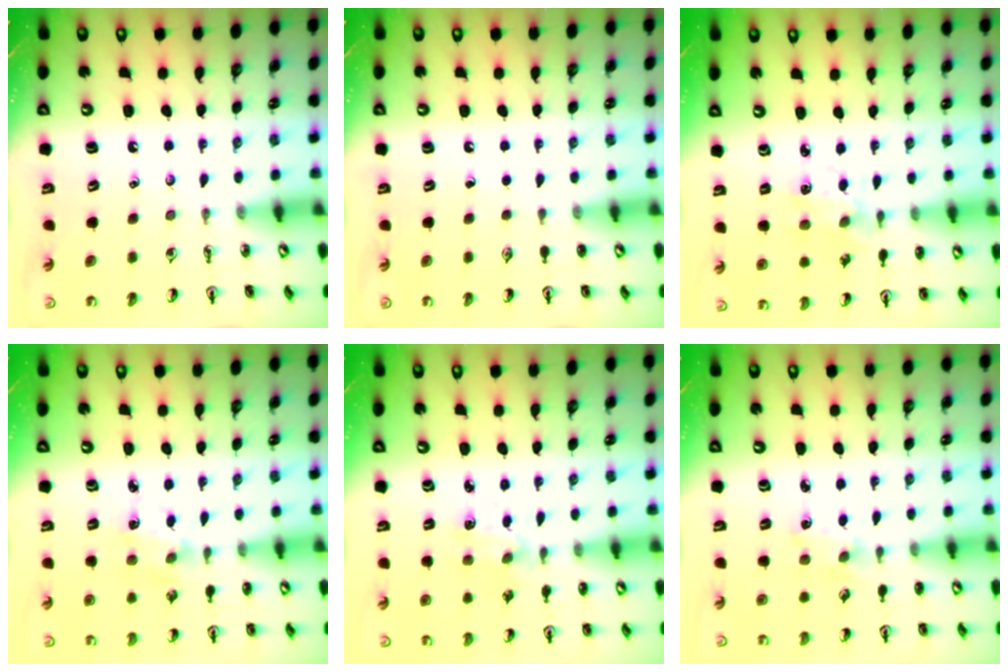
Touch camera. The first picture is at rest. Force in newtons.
{"total": 0.0}
{"total": 2.0, "press": 2.0, "slide": 0.2}
{"total": 2.6, "press": 2.6, "slide": 0.4}
{"total": 2.0, "press": 2.0, "slide": 0.3}
{"total": 1.5, "press": 1.5, "slide": 0.3}